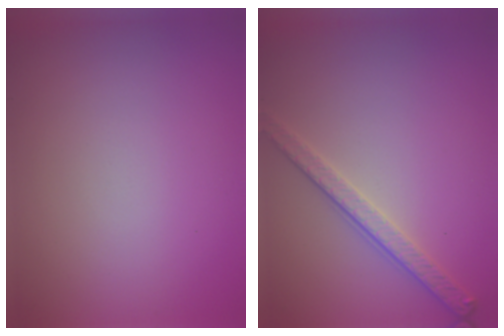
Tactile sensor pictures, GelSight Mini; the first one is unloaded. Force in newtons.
{"total": 2.8, "press": 2.5, "slide": 1.2}